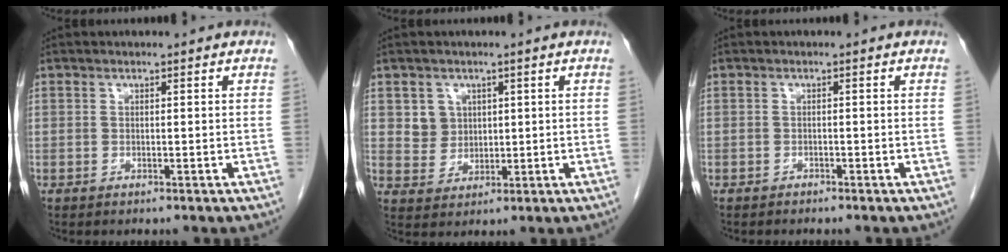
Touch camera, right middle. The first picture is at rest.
{"total": 4.0, "force": [1.5, 3.6, 0.6], "torque": [-0.010, 0.005, 0.032]}
{"total": 0.7, "force": [-0.7, 0.2, 0.1], "torque": [-0.008, 0.000, -0.014]}